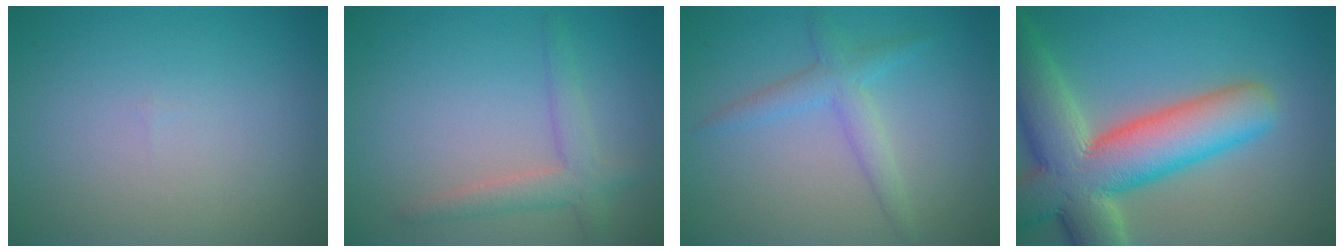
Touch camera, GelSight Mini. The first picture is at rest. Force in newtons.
{"total": 2.8, "press": 2.8, "slide": 0.1}
{"total": 2.5, "press": 2.5, "slide": 0.1}
{"total": 12.1, "press": 12.0, "slide": 1.2}